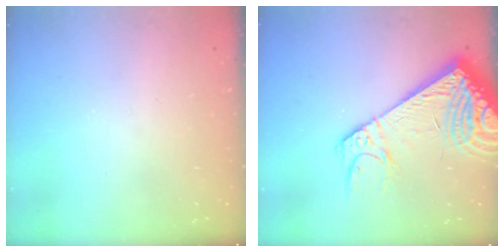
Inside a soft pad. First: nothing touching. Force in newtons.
{"total": 16.9, "press": 16.5, "slide": 3.4}